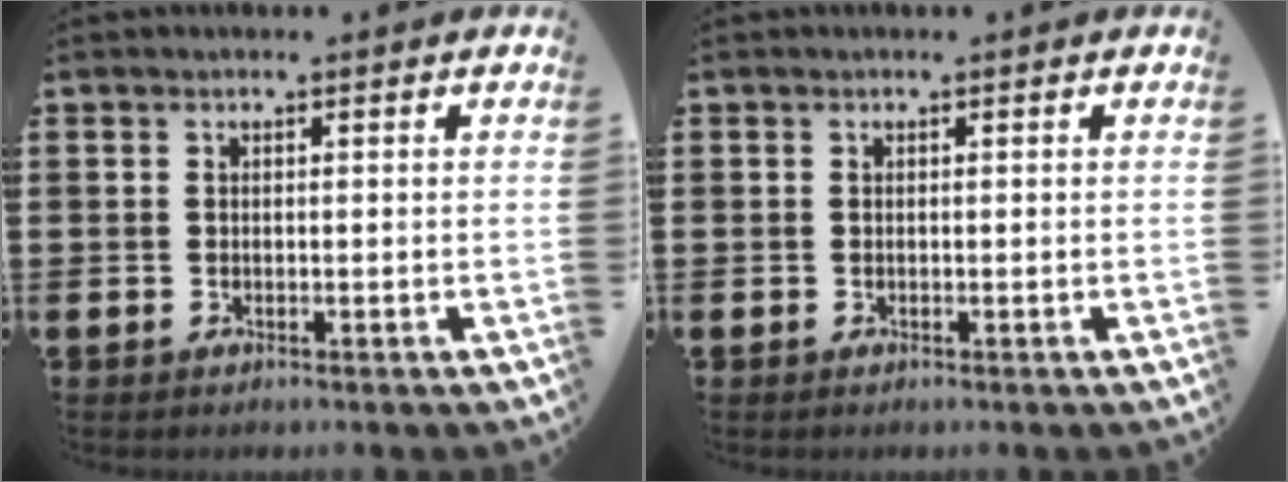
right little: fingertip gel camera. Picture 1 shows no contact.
{"total": 0.0}